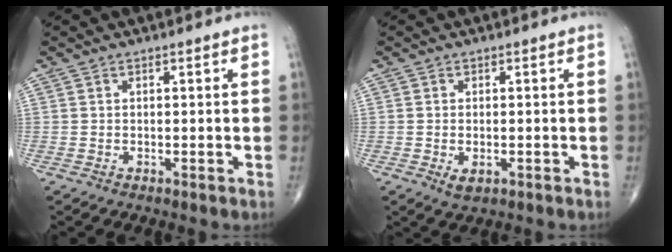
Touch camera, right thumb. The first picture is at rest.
{"total": 2.8, "force": [-0.8, 1.5, 2.2], "torque": [-0.039, -0.002, -0.009]}